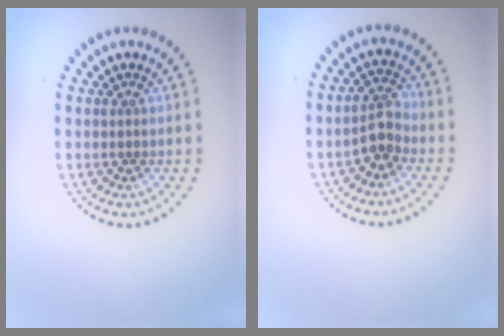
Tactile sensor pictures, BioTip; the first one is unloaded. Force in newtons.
{"total": 2.5, "press": 2.3, "slide": 0.9}